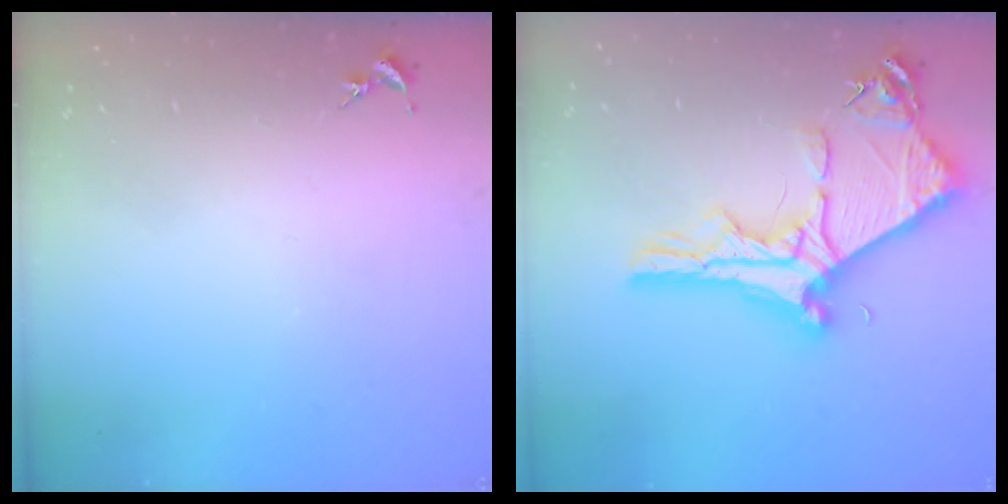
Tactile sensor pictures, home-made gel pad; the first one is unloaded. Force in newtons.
{"total": 10.5, "press": 10.4, "slide": 1.1}